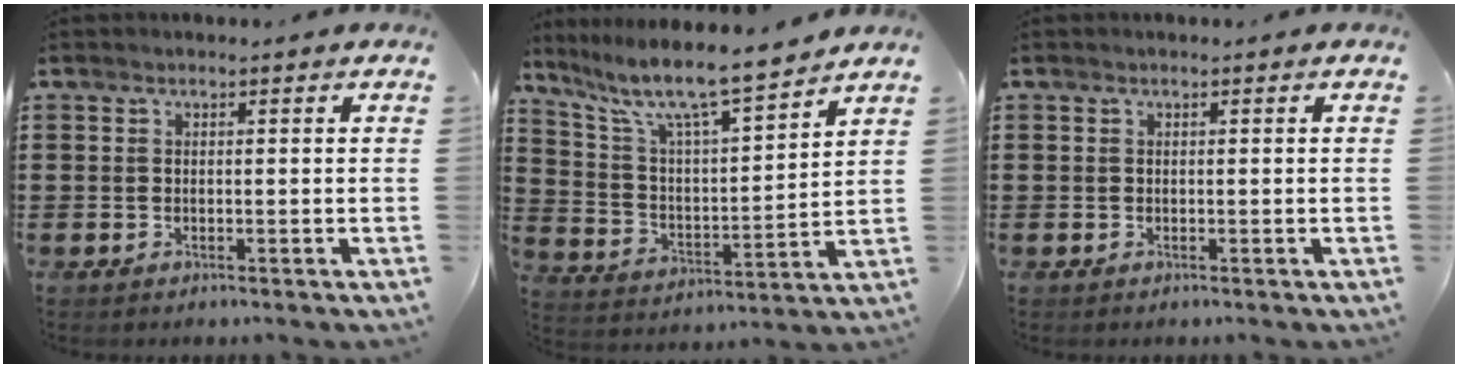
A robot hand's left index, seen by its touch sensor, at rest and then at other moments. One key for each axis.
{"total": 8.9, "fx": 7.5, "fy": 0.9, "fz": 4.8, "tx": -0.124, "ty": -0.051, "tz": 0.123}
{"total": 0.0}